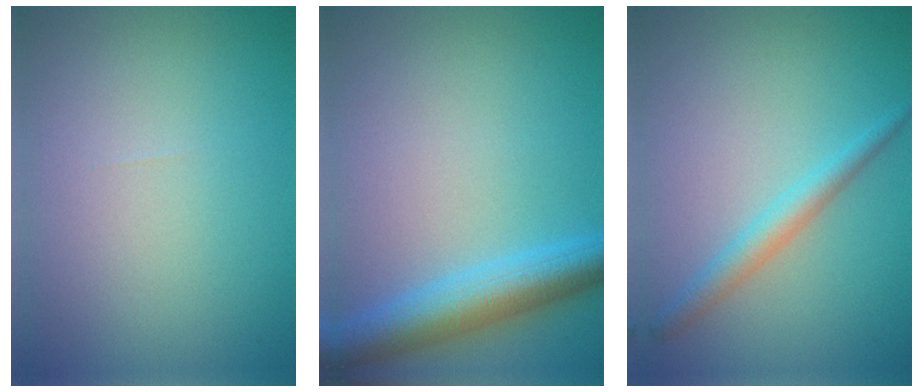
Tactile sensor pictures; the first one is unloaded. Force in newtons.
{"total": 5.5, "press": 5.5, "slide": 0.2}
{"total": 2.2, "press": 2.2, "slide": 0.1}